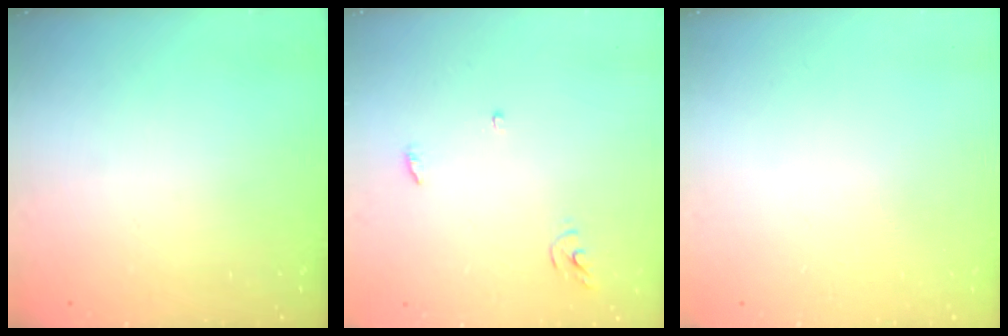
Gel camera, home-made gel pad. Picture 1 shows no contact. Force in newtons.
{"total": 3.9, "press": 3.9, "slide": 0.4}
{"total": 0.0}